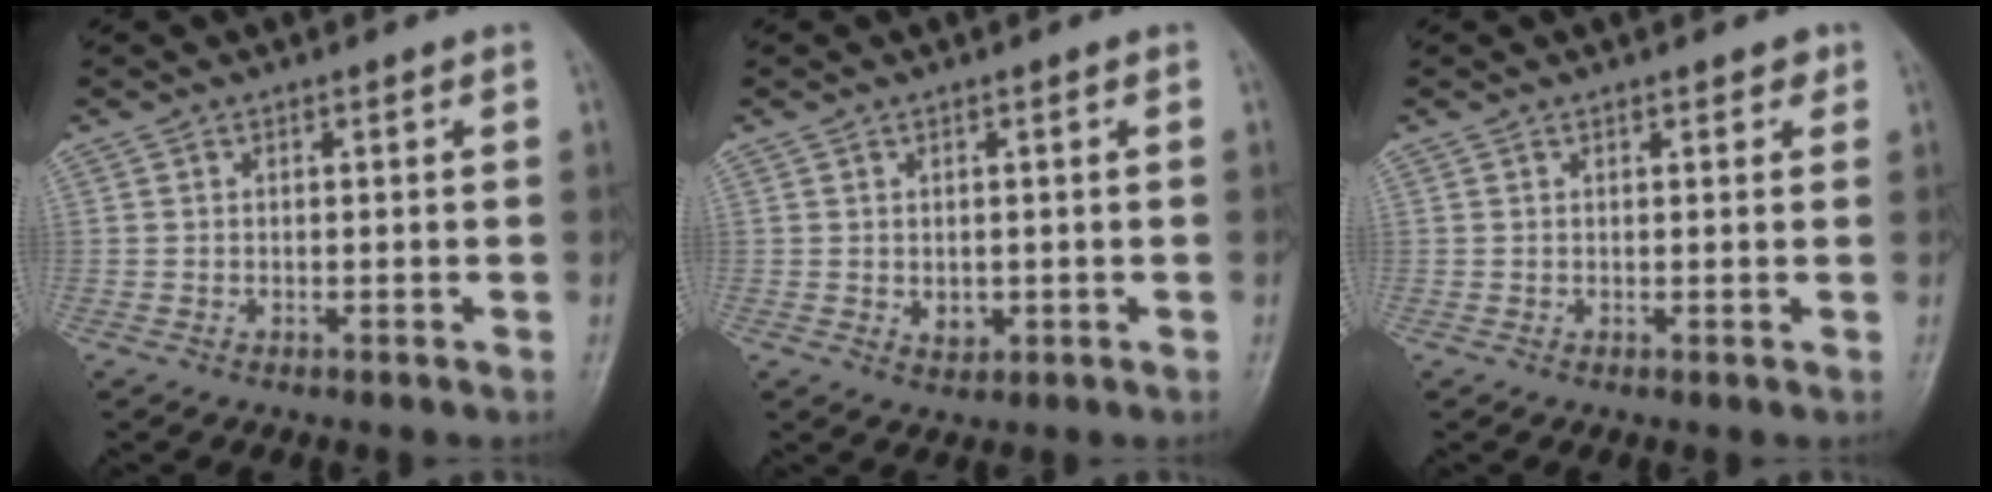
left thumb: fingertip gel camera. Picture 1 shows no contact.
{"total": 2.4, "force": [-0.1, 1.8, 1.6], "torque": [-0.017, -0.003, 0.005]}
{"total": 1.8, "force": [1.2, 0.9, 1.0], "torque": [-0.001, -0.003, 0.011]}